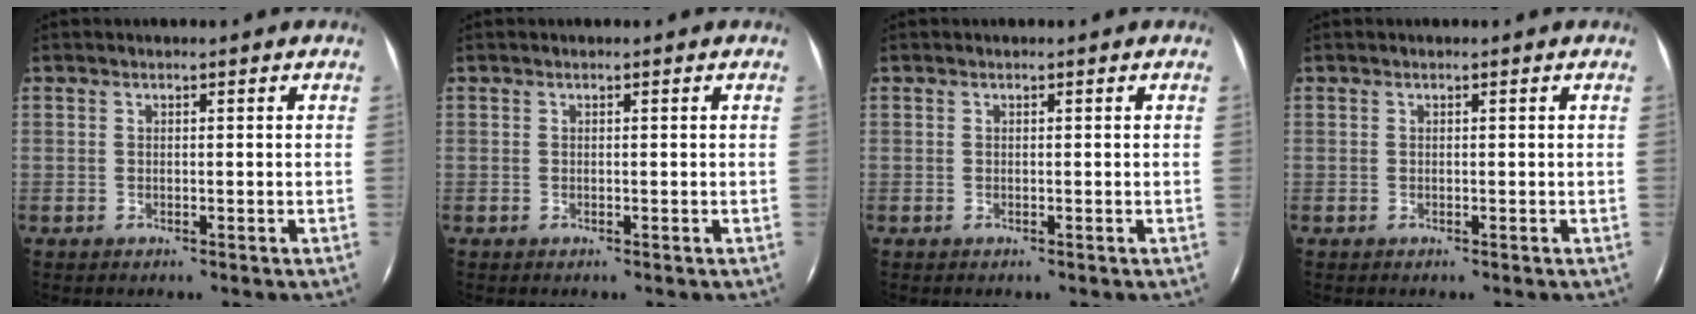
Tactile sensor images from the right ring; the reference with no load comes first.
{"total": 0.0}
{"total": 0.0}
{"total": 0.0}